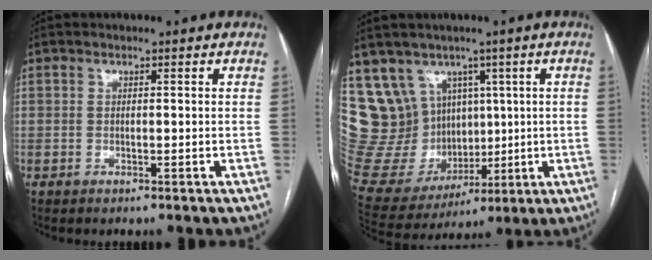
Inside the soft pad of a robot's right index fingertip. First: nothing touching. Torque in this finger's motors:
{"motor_torque": [-0.25, 0.31, 0.02, 0.01]}